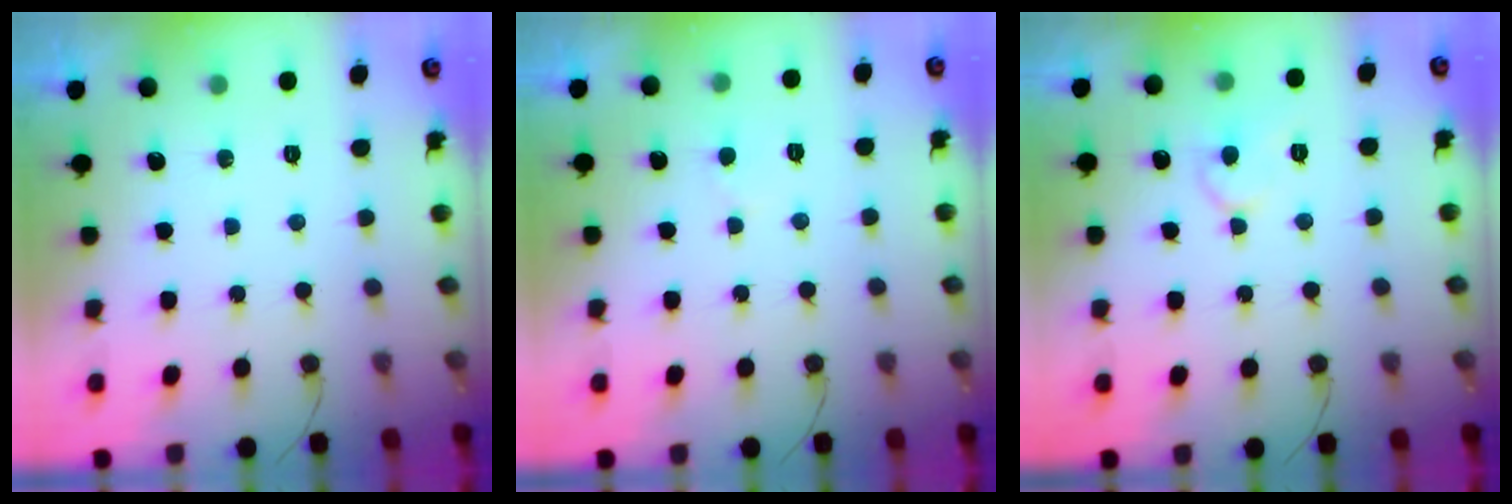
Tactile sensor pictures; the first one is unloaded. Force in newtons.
{"total": 2.5, "press": 2.5, "slide": 0.2}
{"total": 6.7, "press": 6.6, "slide": 0.7}